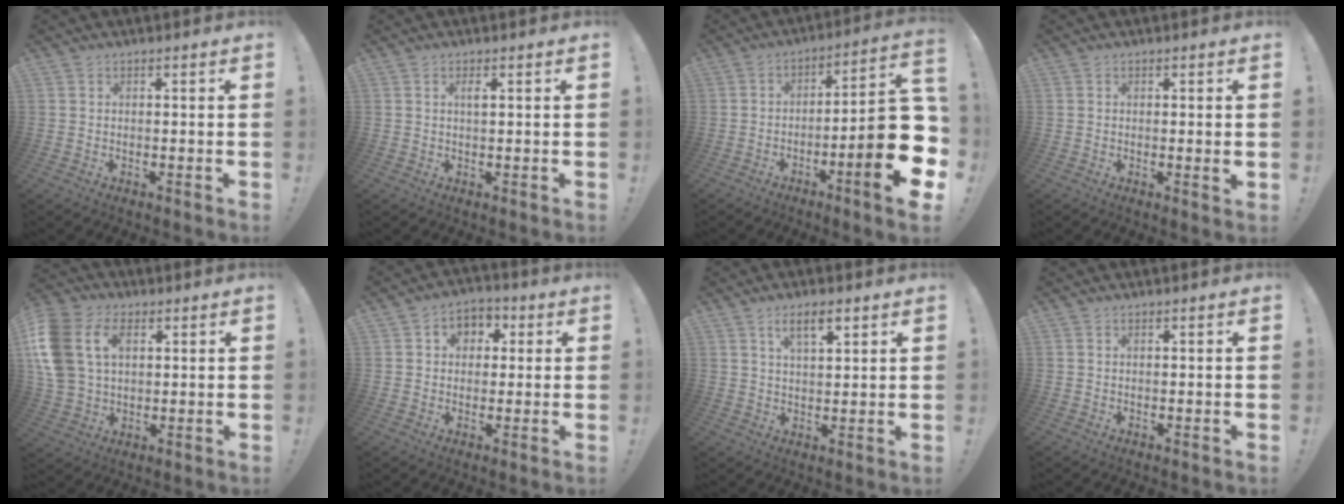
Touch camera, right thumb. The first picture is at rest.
{"total": 1.2, "force": [0.5, 0.3, 1.1], "torque": [-0.014, -0.001, 0.005]}
{"total": 19.8, "force": [-5.4, 4.2, 18.6], "torque": [-0.257, 0.027, -0.078]}
{"total": 2.3, "force": [0.2, -0.1, 2.3], "torque": [-0.029, -0.007, 0.002]}
{"total": 15.6, "force": [4.8, 11.1, 9.9], "torque": [-0.216, -0.005, 0.094]}
{"total": 5.7, "force": [0.8, 5.1, 2.3], "torque": [-0.026, 0.003, 0.015]}
{"total": 6.3, "force": [3.5, 2.2, 4.8], "torque": [-0.074, -0.012, 0.057]}
{"total": 0.0}